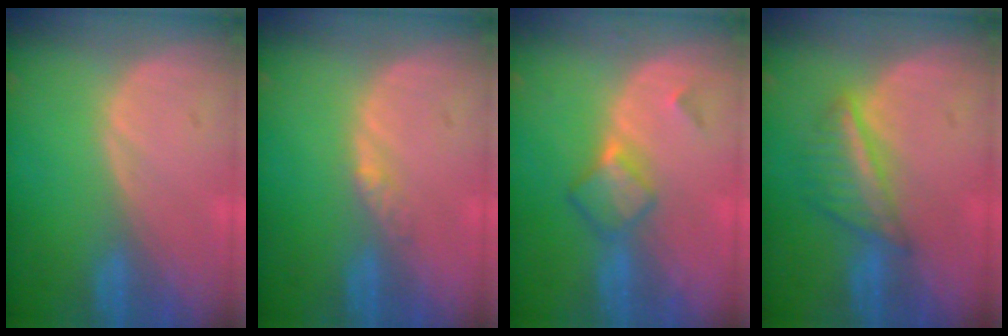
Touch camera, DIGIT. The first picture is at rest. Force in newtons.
{"total": 1.8, "press": 1.6, "slide": 1.0}
{"total": 4.9, "press": 4.3, "slide": 2.3}
{"total": 5.3, "press": 5.2, "slide": 1.1}